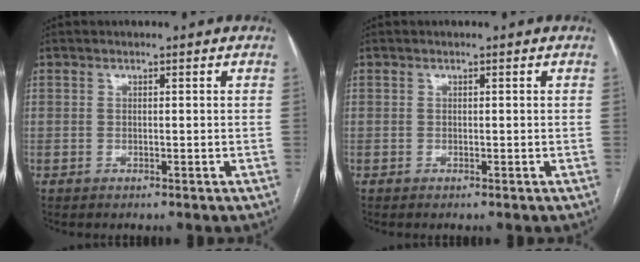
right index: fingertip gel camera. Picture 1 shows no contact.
{"total": 0.0}